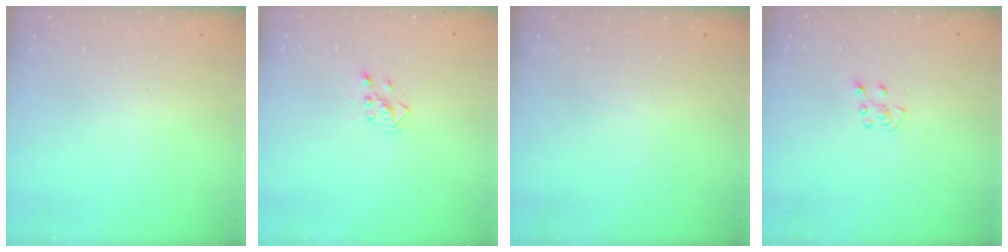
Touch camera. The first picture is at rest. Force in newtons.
{"total": 2.9, "press": 2.9, "slide": 0.3}
{"total": 0.0}
{"total": 5.3, "press": 5.3, "slide": 0.6}